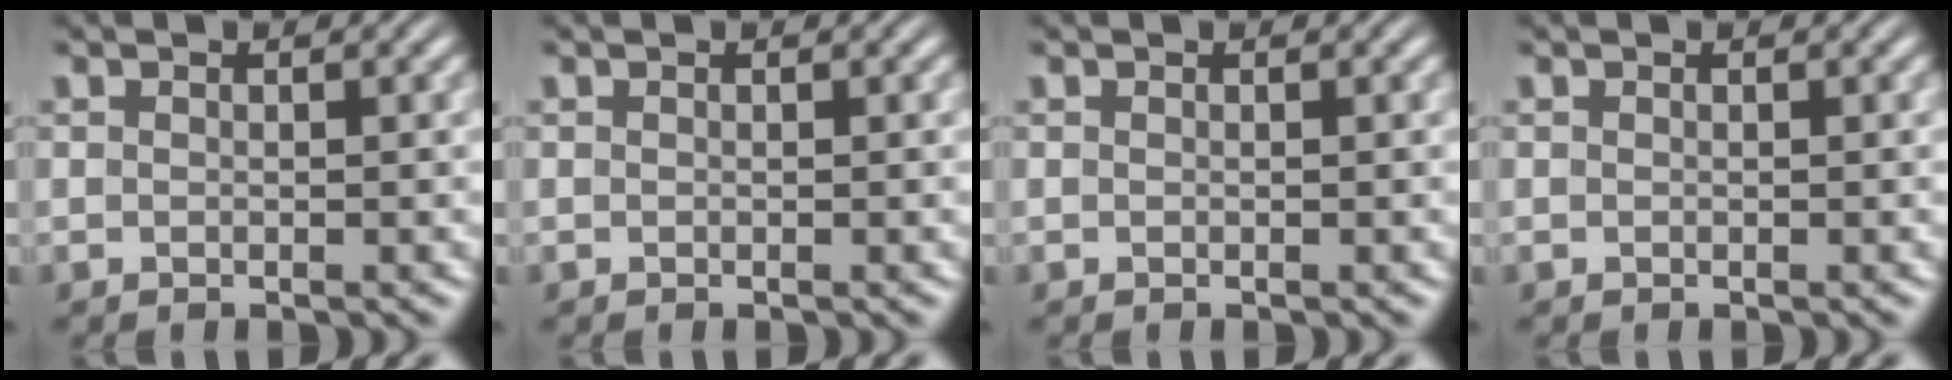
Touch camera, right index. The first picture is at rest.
{"total": 0.0}
{"total": 0.0}
{"total": 0.0}